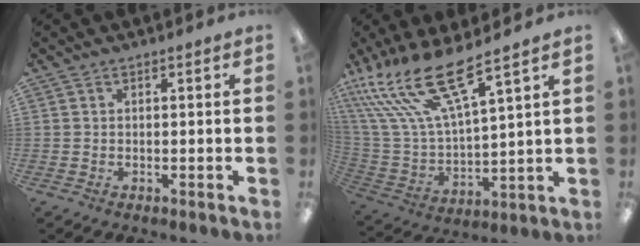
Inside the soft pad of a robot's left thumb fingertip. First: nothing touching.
{"total": 19.7, "force": [13.3, 5.6, 13.5], "torque": [-0.295, -0.077, 0.233]}